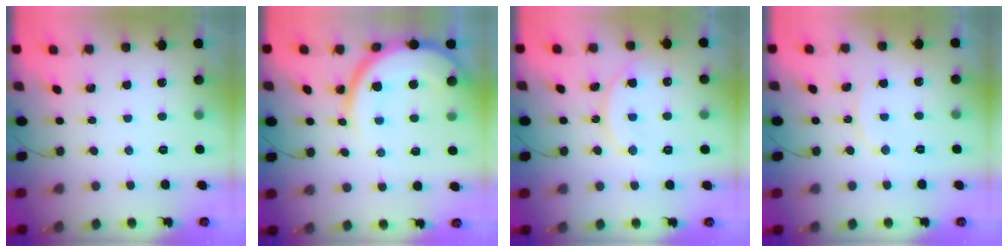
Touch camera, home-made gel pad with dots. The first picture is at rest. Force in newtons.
{"total": 11.1, "press": 11.0, "slide": 1.2}
{"total": 11.0, "press": 11.0, "slide": 0.7}
{"total": 6.9, "press": 6.9, "slide": 0.7}